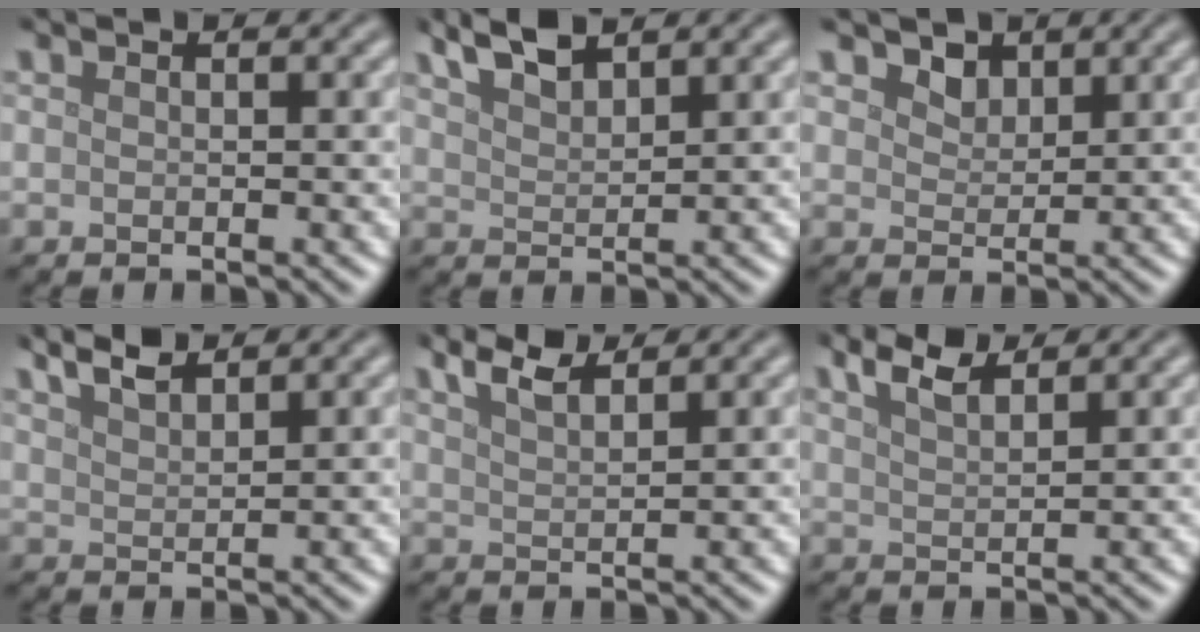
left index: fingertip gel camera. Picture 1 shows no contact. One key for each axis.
{"total": 3.4, "fx": 2.8, "fy": 0.8, "fz": 1.7, "tx": -0.039, "ty": 0.009, "tz": 0.055}
{"total": 1.8, "fx": 1.3, "fy": 1.1, "fz": 0.5, "tx": -0.018, "ty": -0.003, "tz": 0.018}
{"total": 2.9, "fx": 2.4, "fy": 0.6, "fz": 1.4, "tx": -0.021, "ty": 0.014, "tz": 0.039}
{"total": 3.5, "fx": 2.7, "fy": 1.0, "fz": 2.0, "tx": -0.026, "ty": 0.018, "tz": 0.033}
{"total": 3.2, "fx": 2.5, "fy": 0.9, "fz": 1.8, "tx": -0.028, "ty": 0.015, "tz": 0.036}